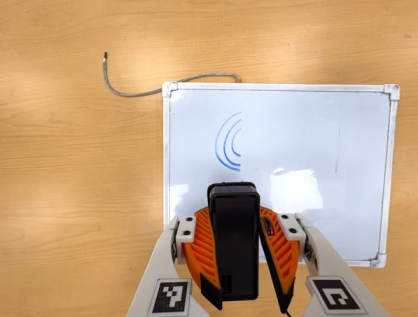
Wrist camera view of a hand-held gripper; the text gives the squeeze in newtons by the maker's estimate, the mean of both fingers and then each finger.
{"total": 10.9, "left": 9.7, "right": 12.0}